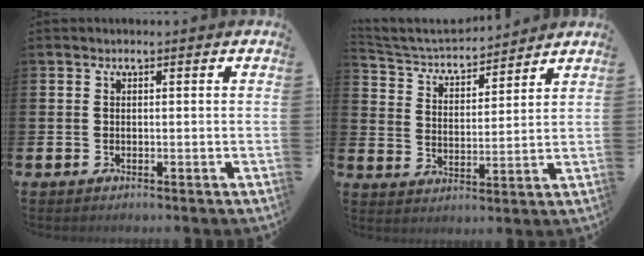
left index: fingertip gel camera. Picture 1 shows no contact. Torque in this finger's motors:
{"motor_torque": [0.25, -0.27, 0.11, 0.05]}